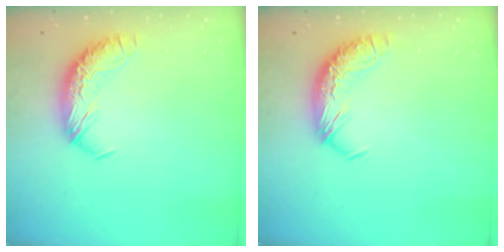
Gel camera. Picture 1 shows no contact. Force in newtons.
{"total": 0.0}